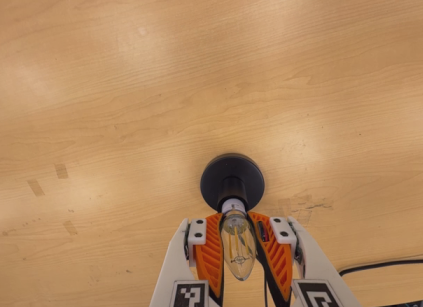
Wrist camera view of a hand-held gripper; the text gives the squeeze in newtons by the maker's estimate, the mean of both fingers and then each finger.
{"total": 23.0, "left": 25.6, "right": 20.5}